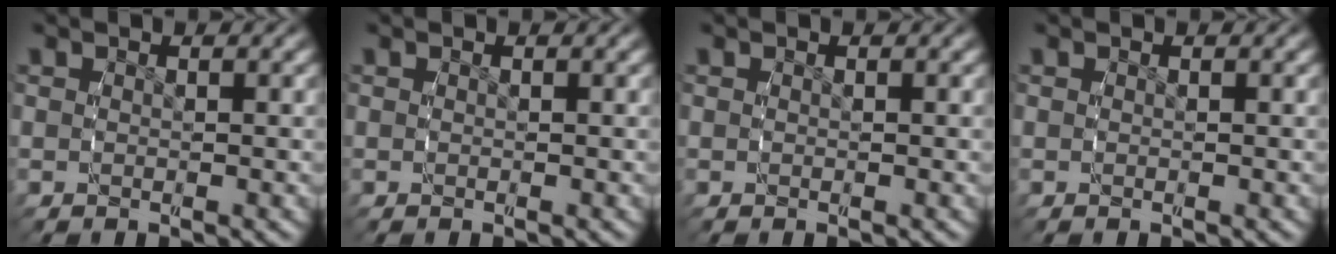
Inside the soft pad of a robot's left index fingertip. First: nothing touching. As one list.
[{"total": 0.0}, {"total": 0.0}, {"total": 0.0}]